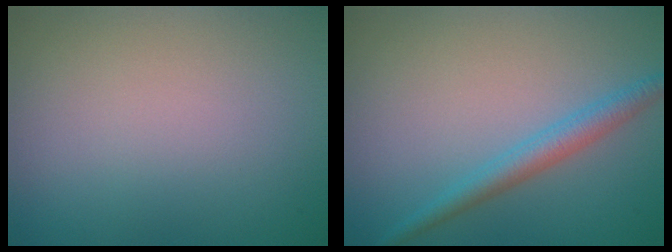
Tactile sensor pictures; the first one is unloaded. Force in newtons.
{"total": 2.5, "press": 2.5, "slide": 0.1}